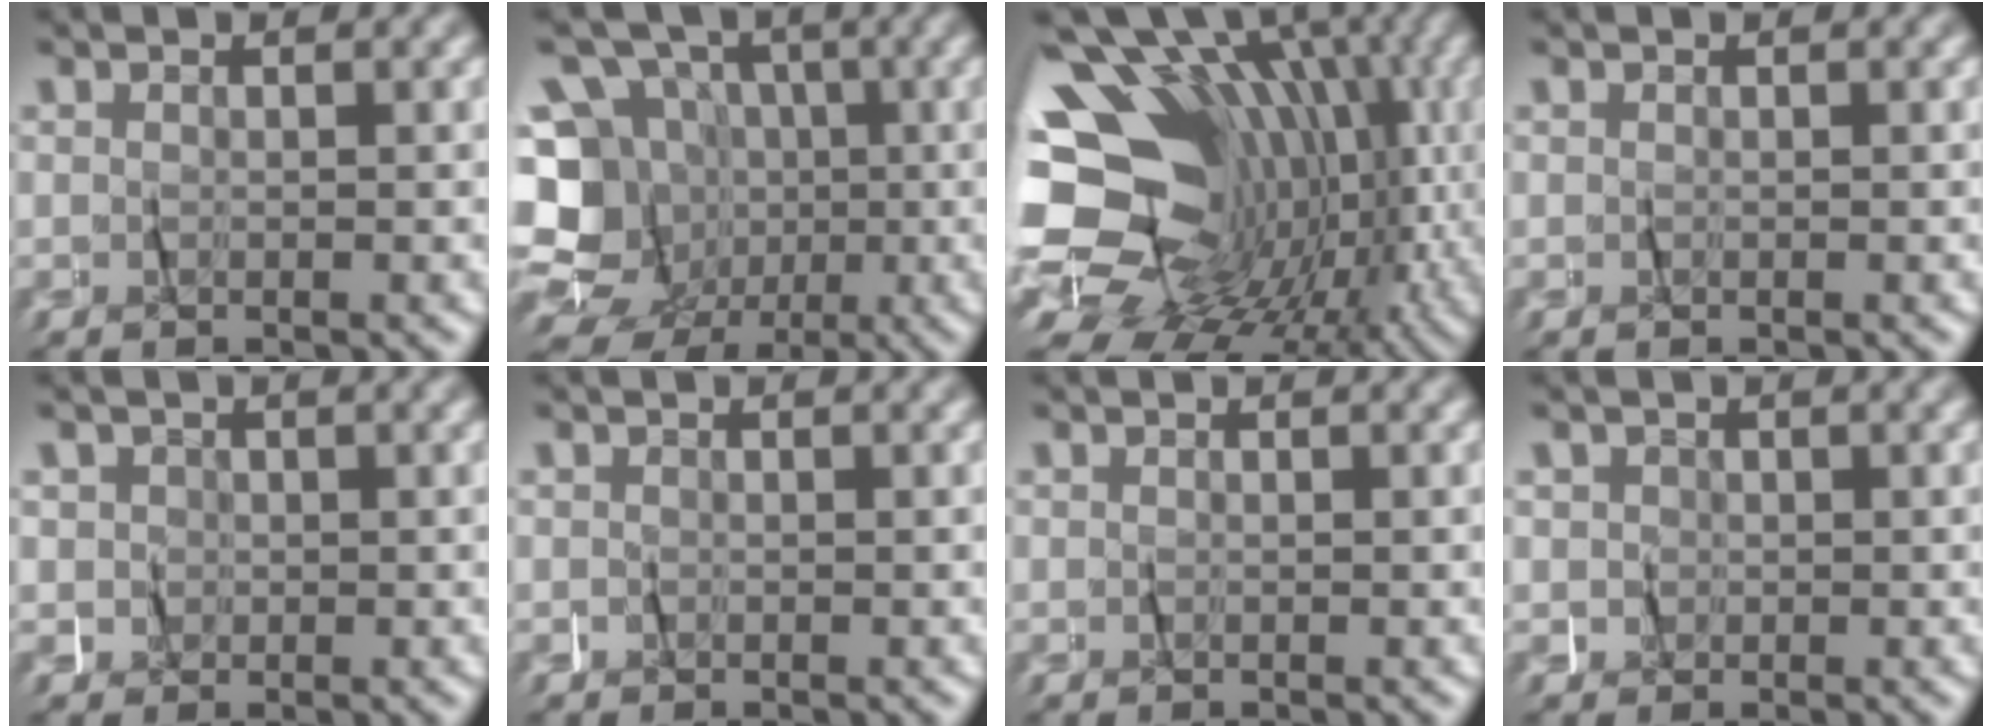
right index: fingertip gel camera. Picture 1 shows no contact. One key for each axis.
{"total": 12.3, "fx": -2.2, "fy": 10.2, "fz": 6.4, "tx": -0.131, "ty": -0.040, "tz": -0.036}
{"total": 22.9, "fx": -1.8, "fy": 15.7, "fz": 16.5, "tx": -0.282, "ty": -0.031, "tz": -0.027}
{"total": 0.0}
{"total": 2.2, "fx": 0.5, "fy": 2.2, "fz": 0.4, "tx": -0.020, "ty": -0.005, "tz": 0.011}
{"total": 0.0}
{"total": 0.0}
{"total": 1.5, "fx": 0.3, "fy": 1.4, "fz": 0.0, "tx": -0.007, "ty": -0.002, "tz": 0.007}